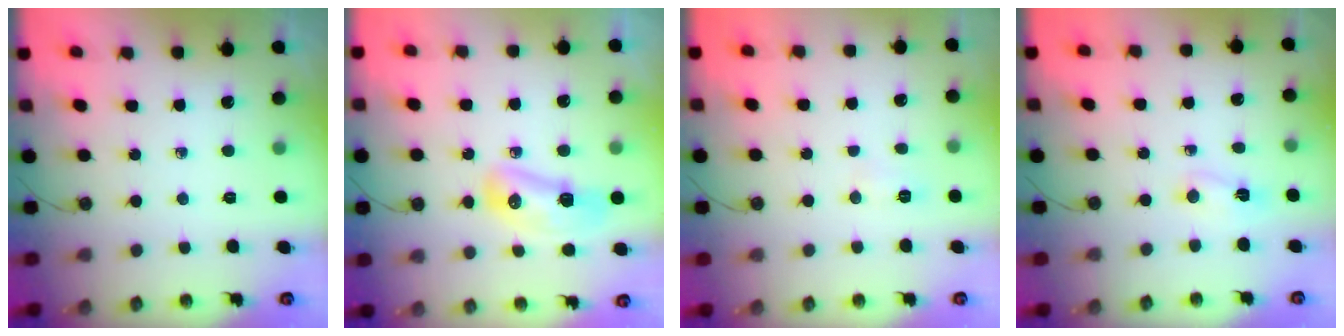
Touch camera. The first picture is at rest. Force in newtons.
{"total": 10.0, "press": 10.0, "slide": 0.8}
{"total": 9.2, "press": 6.0, "slide": 6.9}
{"total": 2.6, "press": 2.6, "slide": 0.6}